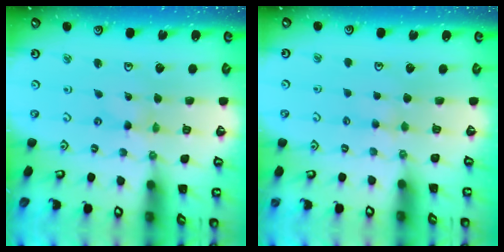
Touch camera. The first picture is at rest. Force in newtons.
{"total": 3.1, "press": 3.1, "slide": 0.4}